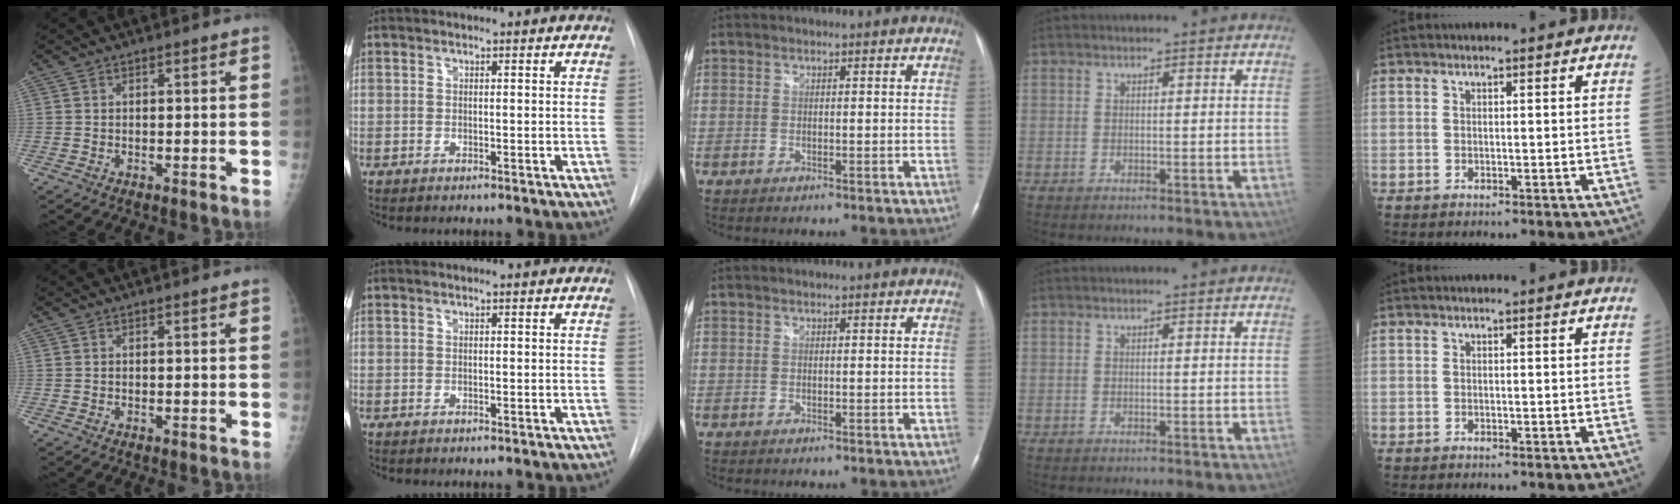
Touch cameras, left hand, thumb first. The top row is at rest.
{}